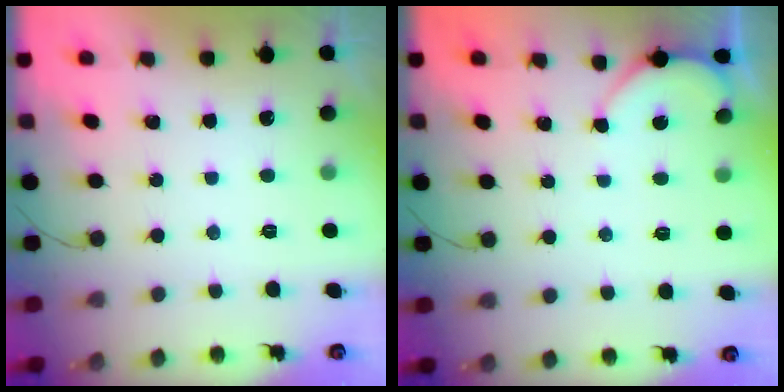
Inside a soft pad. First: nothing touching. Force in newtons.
{"total": 2.4, "press": 2.3, "slide": 0.3}